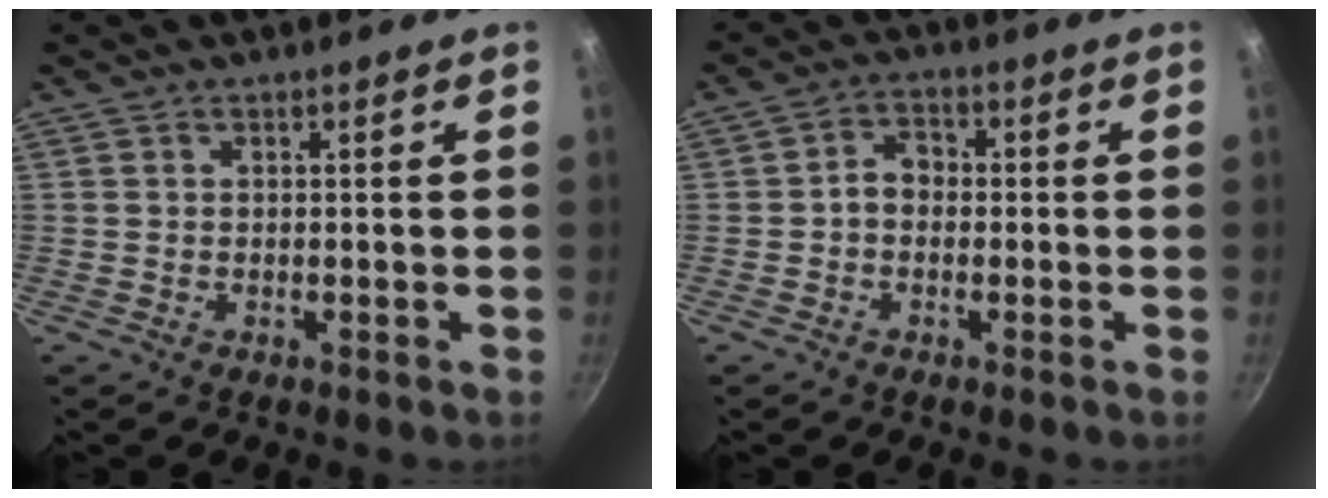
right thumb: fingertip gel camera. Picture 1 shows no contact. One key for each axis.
{"total": 3.7, "fx": -0.6, "fy": 3.0, "fz": 2.2, "tx": -0.017, "ty": 0.017, "tz": -0.018}